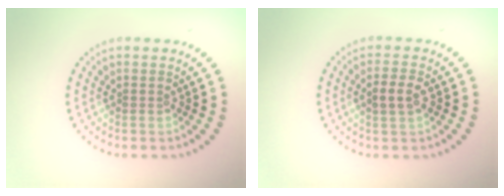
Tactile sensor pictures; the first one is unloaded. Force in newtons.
{"total": 2.2, "press": 2.2, "slide": 0.3}